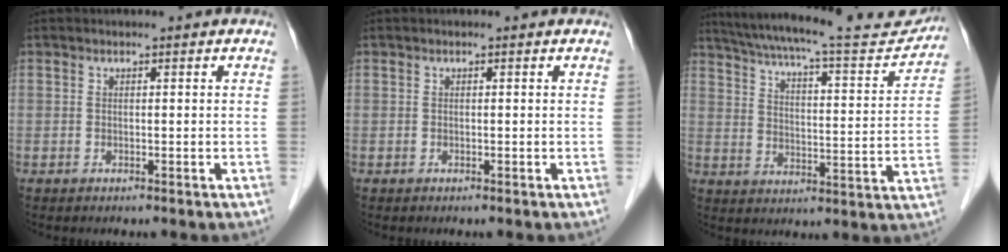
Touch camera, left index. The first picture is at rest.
{"total": 0.0}
{"total": 22.4, "force": [20.4, 2.6, 8.9], "torque": [-0.149, -0.023, 0.274]}